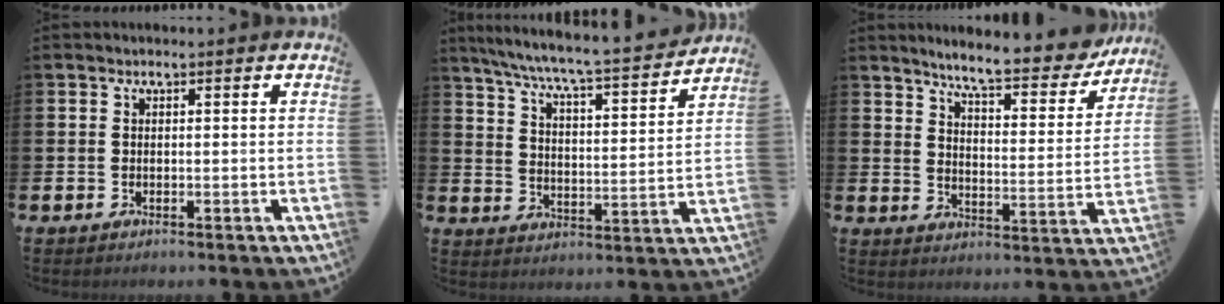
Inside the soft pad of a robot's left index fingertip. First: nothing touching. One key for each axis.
{"total": 7.2, "fx": 6.7, "fy": 0.0, "fz": 2.7, "tx": -0.084, "ty": -0.054, "tz": 0.110}
{"total": 8.0, "fx": 7.3, "fy": 1.1, "fz": 3.0, "tx": -0.077, "ty": -0.053, "tz": 0.123}